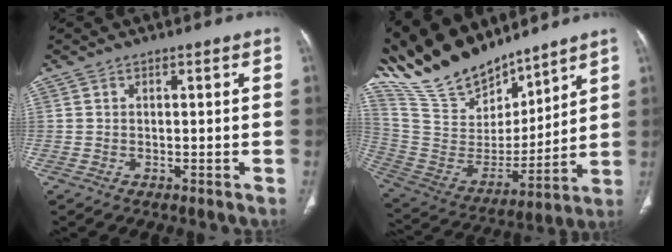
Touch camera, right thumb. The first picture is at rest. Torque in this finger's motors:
{"motor_torque": [-2.56, 2.45, -0.69, 1.12, 0.06]}